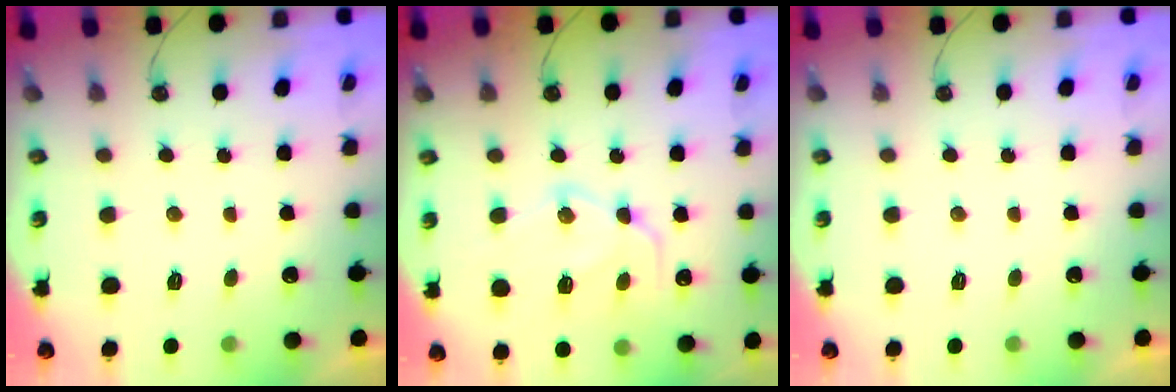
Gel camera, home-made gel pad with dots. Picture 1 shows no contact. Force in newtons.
{"total": 15.3, "press": 15.2, "slide": 0.9}
{"total": 0.0}